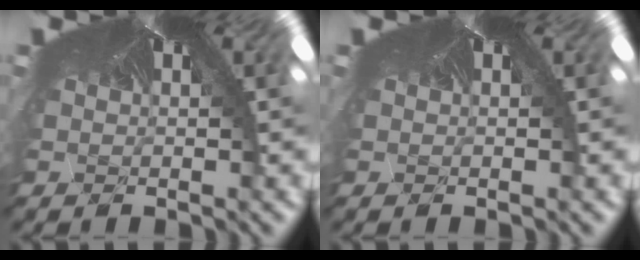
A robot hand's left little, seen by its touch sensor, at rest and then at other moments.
{"total": 0.0}